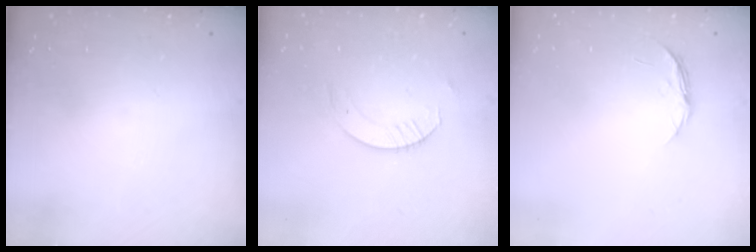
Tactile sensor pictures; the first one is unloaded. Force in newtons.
{"total": 4.1, "press": 4.1, "slide": 0.4}
{"total": 4.5, "press": 4.5, "slide": 0.5}